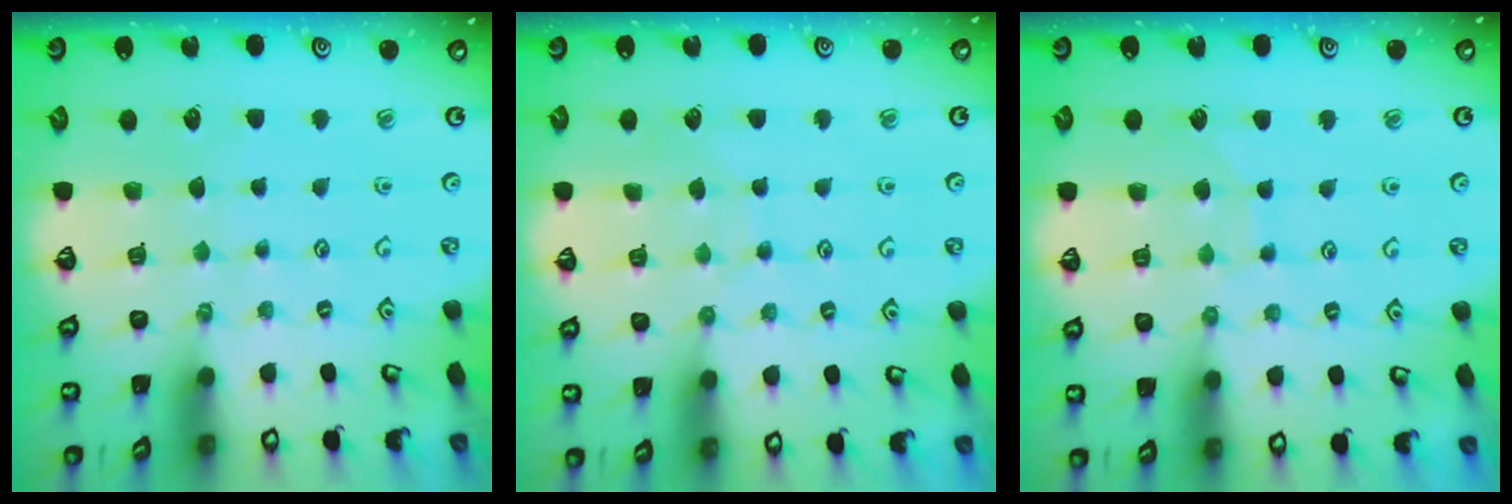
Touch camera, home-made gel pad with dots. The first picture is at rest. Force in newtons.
{"total": 4.9, "press": 4.9, "slide": 0.4}
{"total": 5.6, "press": 5.6, "slide": 0.1}